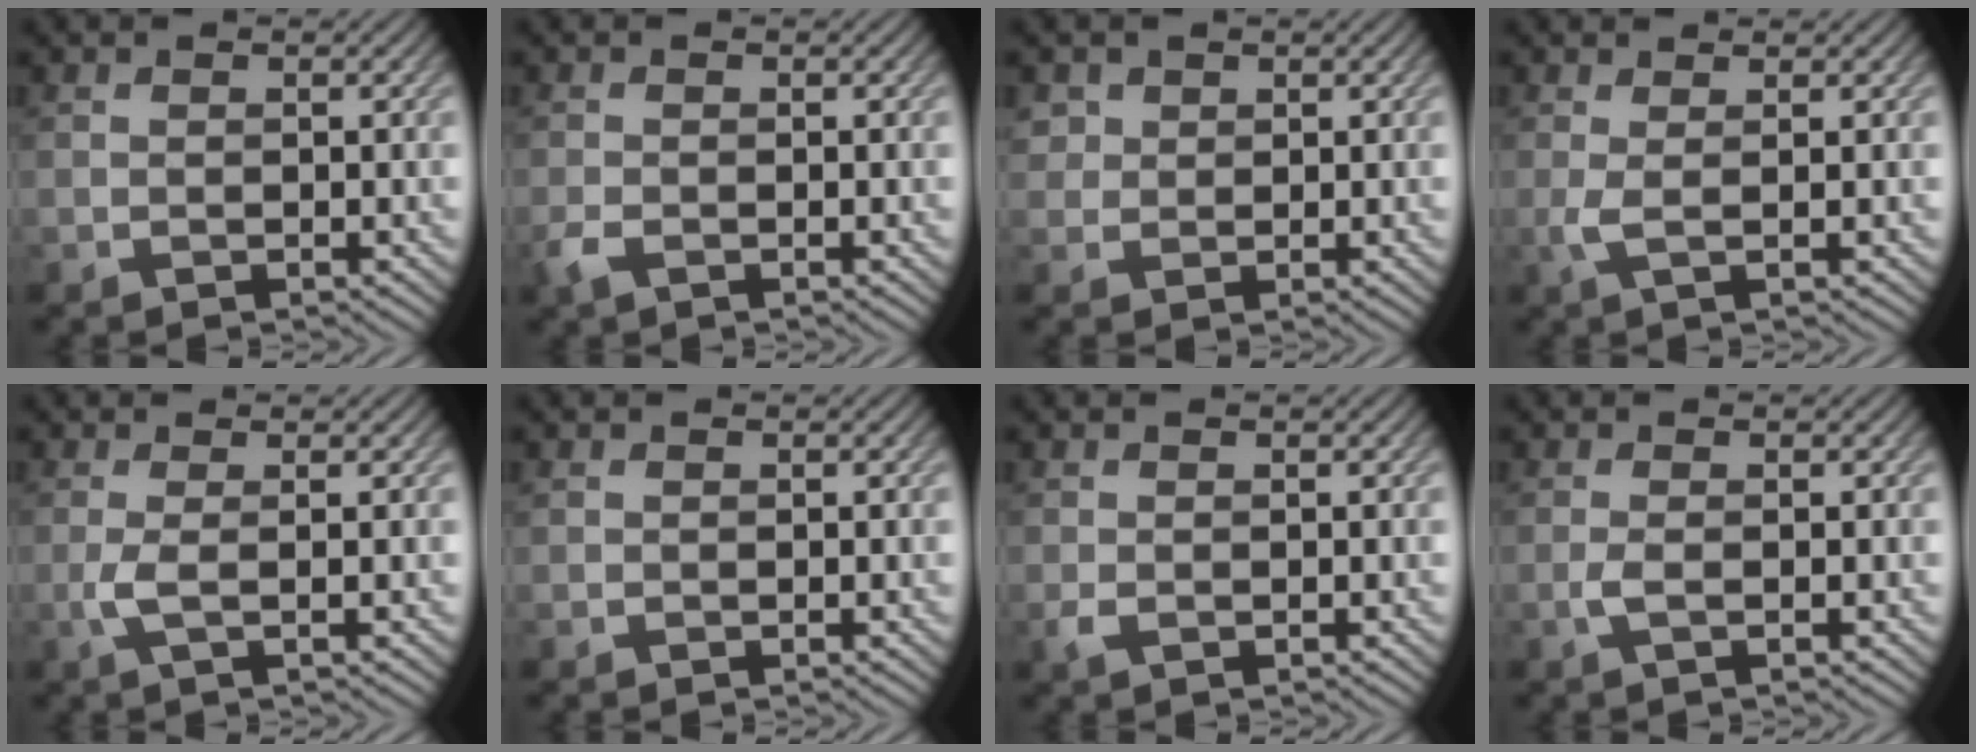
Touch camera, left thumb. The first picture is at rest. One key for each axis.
{"total": 1.7, "fx": -0.9, "fy": 0.7, "fz": 1.2, "tx": -0.034, "ty": -0.004, "tz": -0.022}
{"total": 1.6, "fx": 0.9, "fy": 1.3, "fz": 0.2, "tx": -0.009, "ty": -0.002, "tz": 0.017}
{"total": 2.1, "fx": 0.5, "fy": 0.4, "fz": 2.0, "tx": -0.042, "ty": 0.006, "tz": 0.005}
{"total": 2.2, "fx": 0.0, "fy": 0.3, "fz": 2.2, "tx": -0.047, "ty": 0.005, "tz": -0.007}
{"total": 0.0}
{"total": 1.1, "fx": -0.2, "fy": 0.7, "fz": 0.9, "tx": -0.025, "ty": -0.003, "tz": -0.004}
{"total": 1.3, "fx": -0.3, "fy": 0.1, "fz": 1.3, "tx": -0.032, "ty": 0.003, "tz": -0.009}